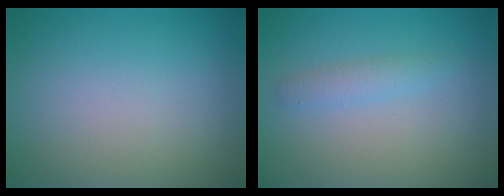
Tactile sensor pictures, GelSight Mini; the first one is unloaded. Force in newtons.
{"total": 1.4, "press": 1.4, "slide": 0.0}